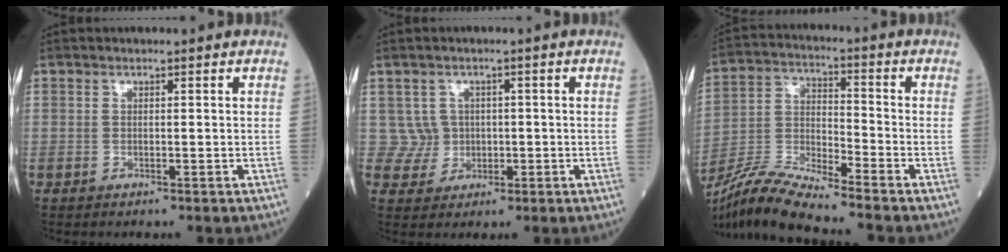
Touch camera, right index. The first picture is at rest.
{"total": 3.5, "force": [0.4, 3.5, -0.3], "torque": [0.016, 0.009, 0.010]}
{"total": 11.2, "force": [-10.4, -1.2, 4.1], "torque": [-0.086, -0.006, -0.199]}